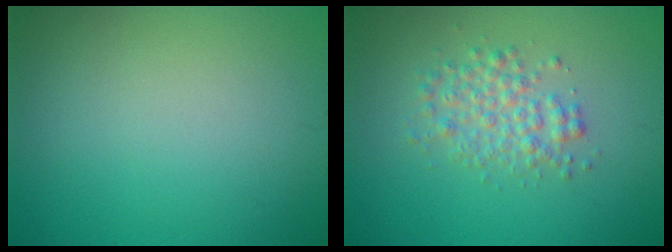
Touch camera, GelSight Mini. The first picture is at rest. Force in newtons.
{"total": 2.8, "press": 2.8, "slide": 0.0}